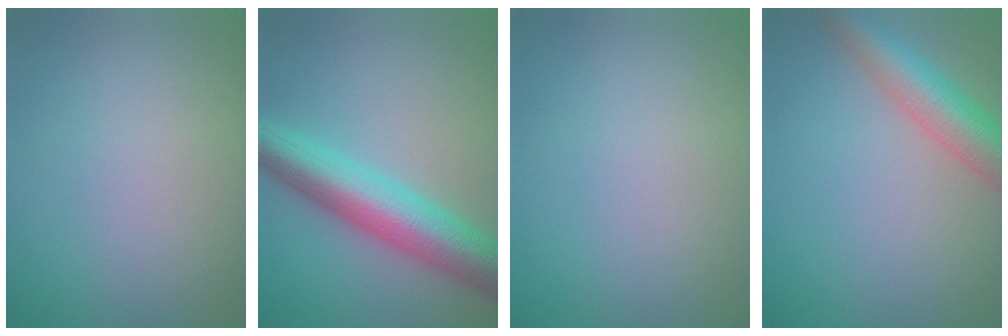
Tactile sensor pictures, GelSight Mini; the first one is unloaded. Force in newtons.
{"total": 8.0, "press": 8.0, "slide": 0.0}
{"total": 0.0}
{"total": 5.7, "press": 5.7, "slide": 0.2}